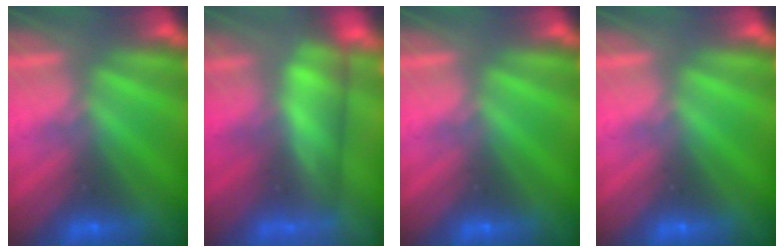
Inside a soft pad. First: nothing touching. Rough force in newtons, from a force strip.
{"total": 4.5}
{"total": 0.0}
{"total": 0.0}